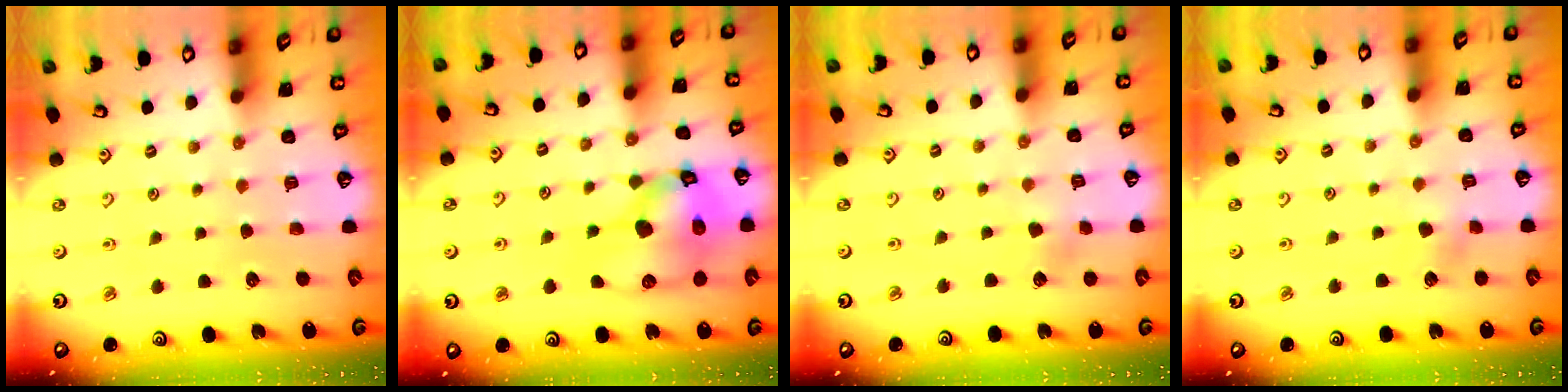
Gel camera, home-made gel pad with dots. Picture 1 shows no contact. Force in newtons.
{"total": 19.0, "press": 18.8, "slide": 2.7}
{"total": 3.6, "press": 3.5, "slide": 0.4}
{"total": 2.8, "press": 2.8, "slide": 0.6}